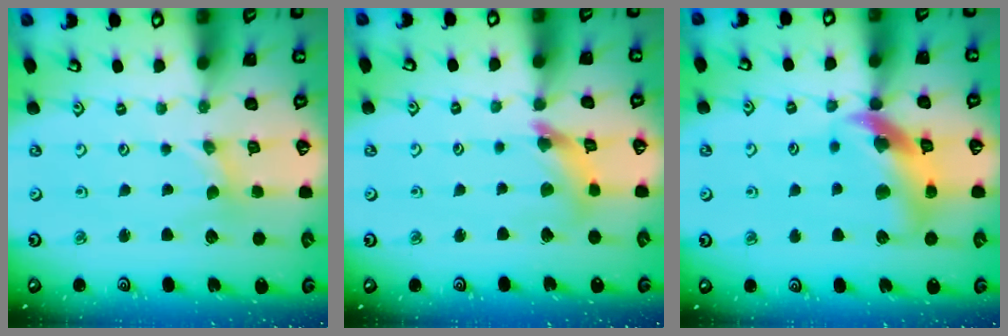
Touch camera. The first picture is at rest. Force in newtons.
{"total": 7.1, "press": 7.1, "slide": 0.7}
{"total": 14.4, "press": 14.3, "slide": 2.0}